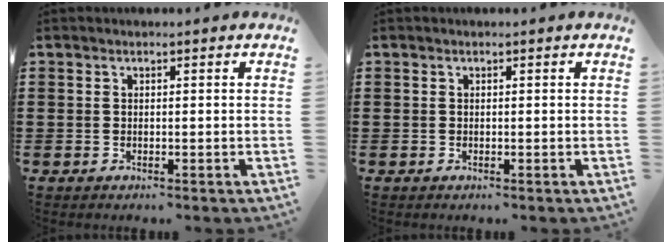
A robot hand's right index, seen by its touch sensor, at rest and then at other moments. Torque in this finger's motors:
{"motor_torque": [-0.61, 1.52, 0.00, 0.00]}